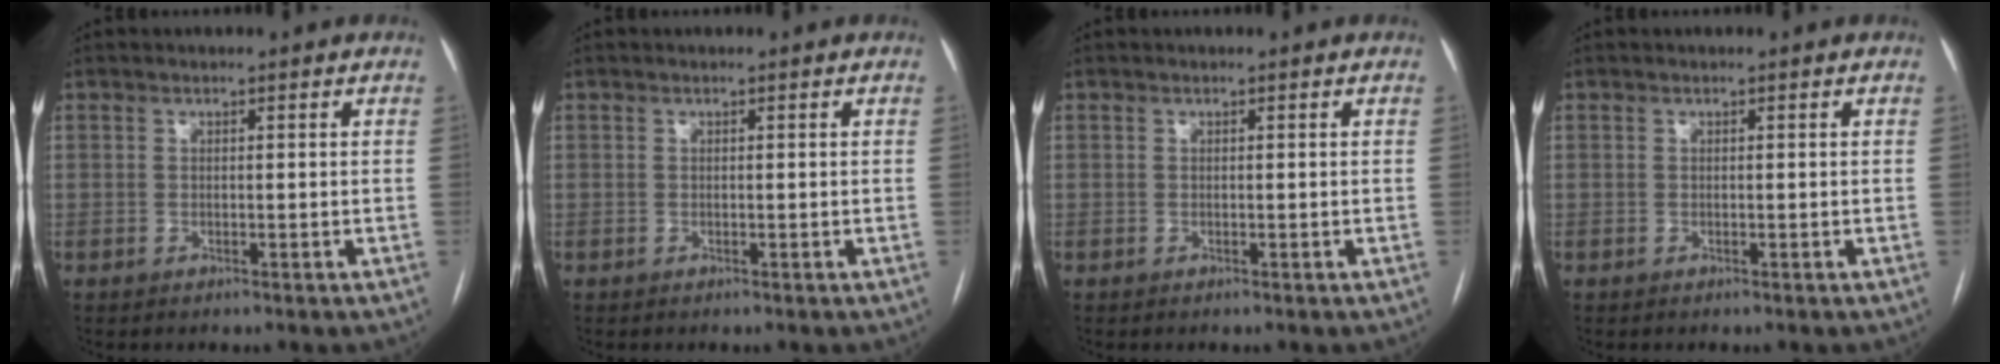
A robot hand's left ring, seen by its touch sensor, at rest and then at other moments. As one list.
[{"total": 0.0}, {"total": 0.0}, {"total": 0.0}]